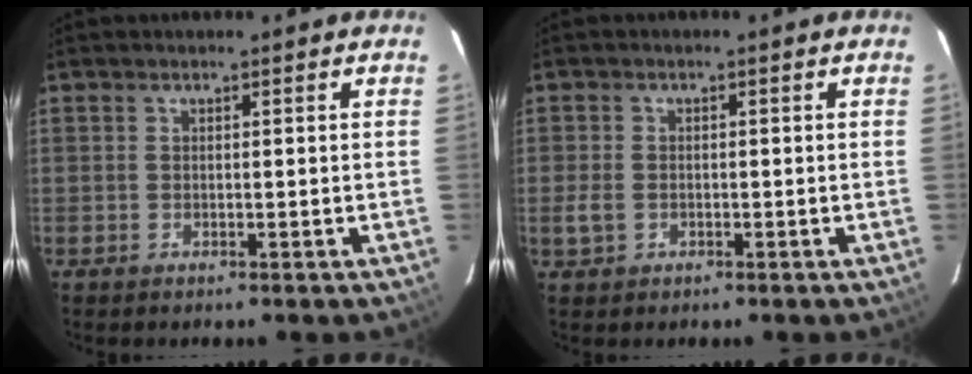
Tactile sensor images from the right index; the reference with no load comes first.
{"total": 2.8, "force": [-0.9, 2.3, 1.4], "torque": [-0.032, 0.000, -0.016]}